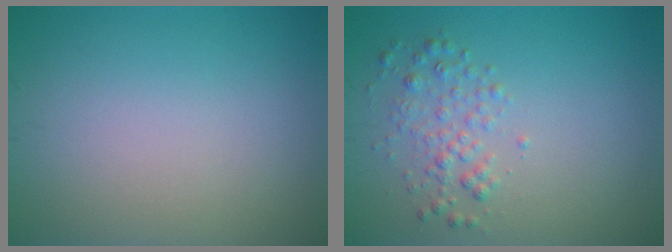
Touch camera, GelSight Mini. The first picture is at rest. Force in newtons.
{"total": 2.0, "press": 2.0, "slide": 0.1}